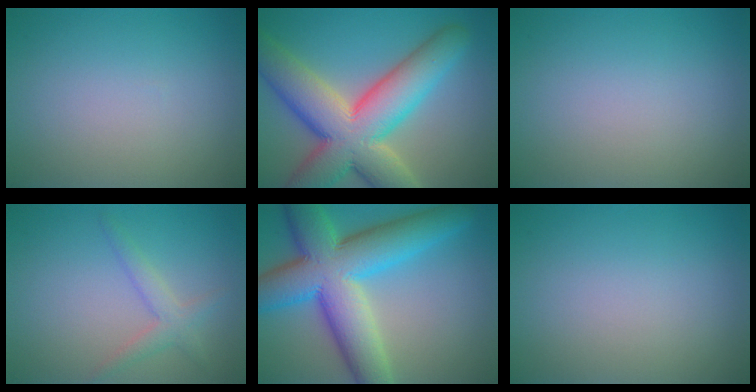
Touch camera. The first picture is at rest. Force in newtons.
{"total": 12.6, "press": 12.6, "slide": 1.1}
{"total": 0.0}
{"total": 2.2, "press": 2.2, "slide": 0.1}
{"total": 12.4, "press": 12.4, "slide": 0.3}
{"total": 0.0}